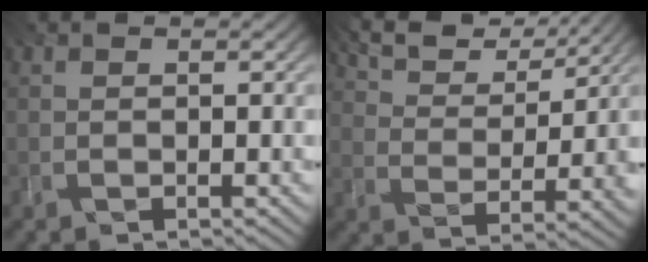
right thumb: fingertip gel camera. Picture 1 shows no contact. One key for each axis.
{"total": 8.6, "fx": 6.6, "fy": 2.7, "fz": 4.9, "tx": -0.104, "ty": -0.001, "tz": 0.112}